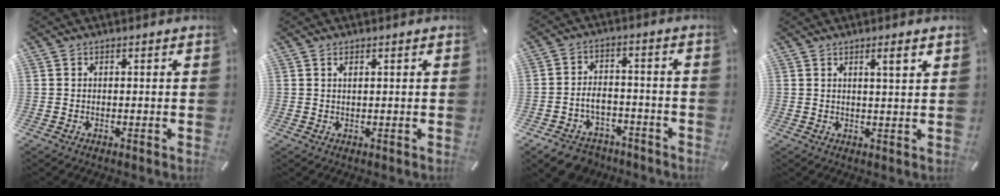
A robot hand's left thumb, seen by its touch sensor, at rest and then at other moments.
{"total": 1.0, "force": [0.4, 0.3, 0.8], "torque": [-0.016, 0.001, 0.007]}
{"total": 7.7, "force": [-4.7, 5.3, 3.0], "torque": [-0.053, 0.036, -0.085]}
{"total": 3.7, "force": [2.0, 0.3, 3.2], "torque": [-0.057, -0.003, 0.030]}